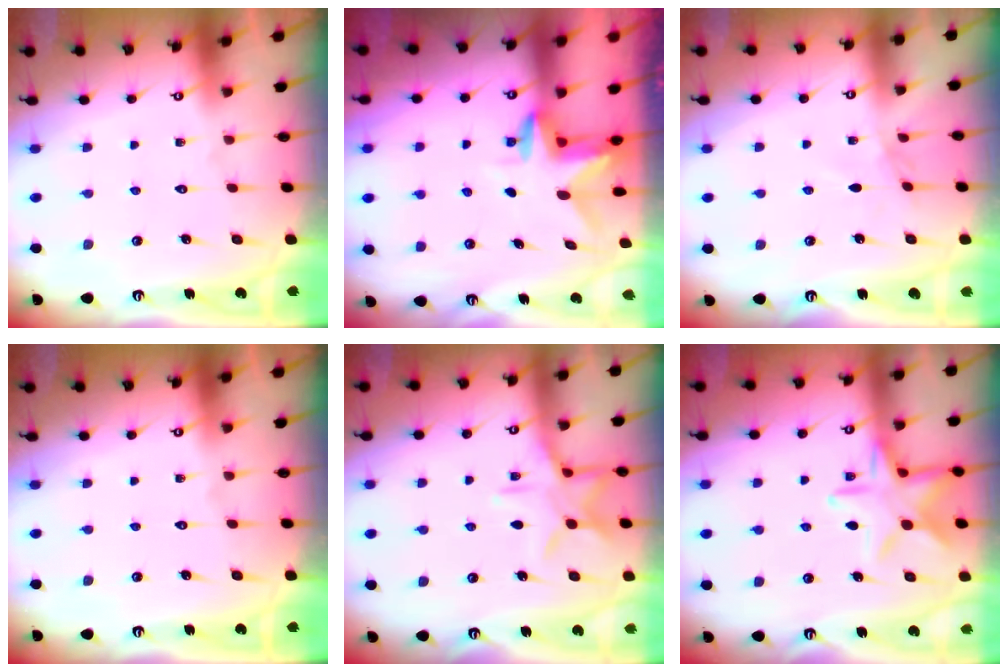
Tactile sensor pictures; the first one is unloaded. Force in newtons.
{"total": 2.9, "press": 2.9, "slide": 0.3}
{"total": 3.2, "press": 3.2, "slide": 0.5}
{"total": 0.0}
{"total": 11.8, "press": 11.8, "slide": 0.6}
{"total": 13.1, "press": 13.1, "slide": 0.8}